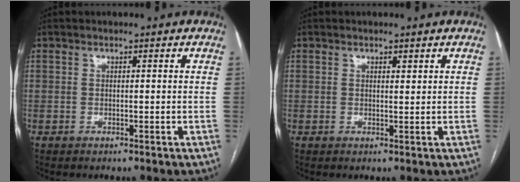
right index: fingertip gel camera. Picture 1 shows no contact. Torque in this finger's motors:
{"motor_torque": [0.02, 0.34, 0.04, -0.01]}